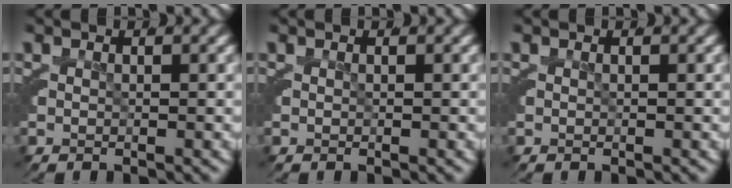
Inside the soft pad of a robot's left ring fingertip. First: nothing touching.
{"total": 0.0}
{"total": 0.0}